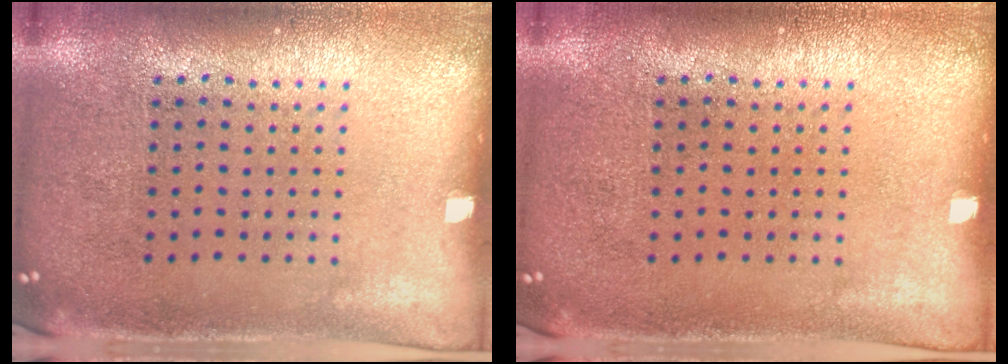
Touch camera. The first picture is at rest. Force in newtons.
{"total": 0.0}